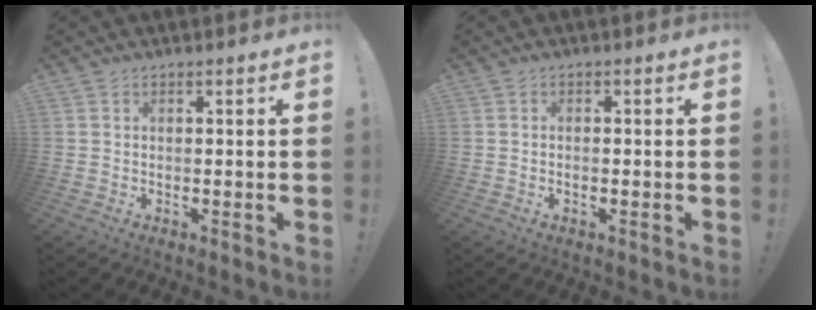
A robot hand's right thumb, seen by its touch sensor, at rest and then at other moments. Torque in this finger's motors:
{"motor_torque": [-0.16, -0.33, 0.08, 0.10, -0.10]}